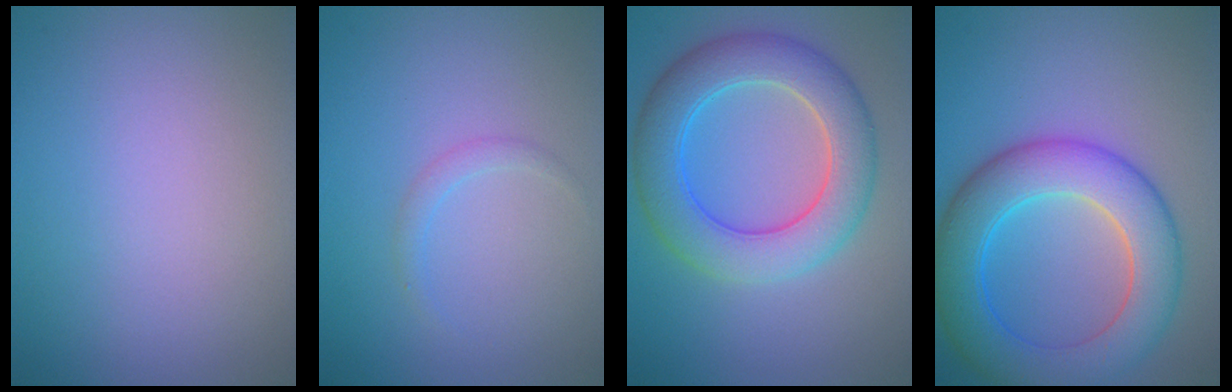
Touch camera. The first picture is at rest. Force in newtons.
{"total": 1.0, "press": 1.0, "slide": 0.0}
{"total": 7.3, "press": 7.3, "slide": 0.2}
{"total": 8.4, "press": 8.3, "slide": 0.3}